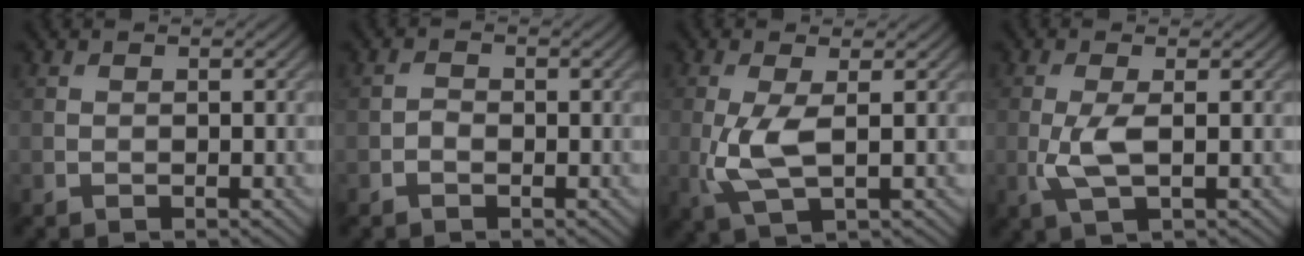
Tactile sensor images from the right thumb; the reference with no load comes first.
{"total": 0.9, "force": [-0.5, 0.6, 0.5], "torque": [-0.010, 0.001, -0.012]}
{"total": 5.3, "force": [-0.1, 1.8, 5.0], "torque": [-0.125, -0.005, -0.002]}
{"total": 4.0, "force": [-0.3, 1.1, 3.8], "torque": [-0.092, -0.003, -0.010]}